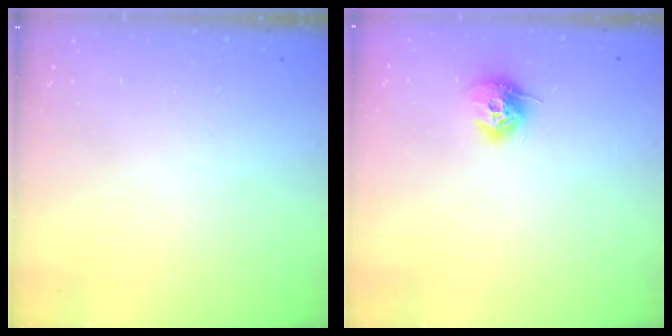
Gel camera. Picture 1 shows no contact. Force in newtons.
{"total": 8.7, "press": 8.7, "slide": 0.2}